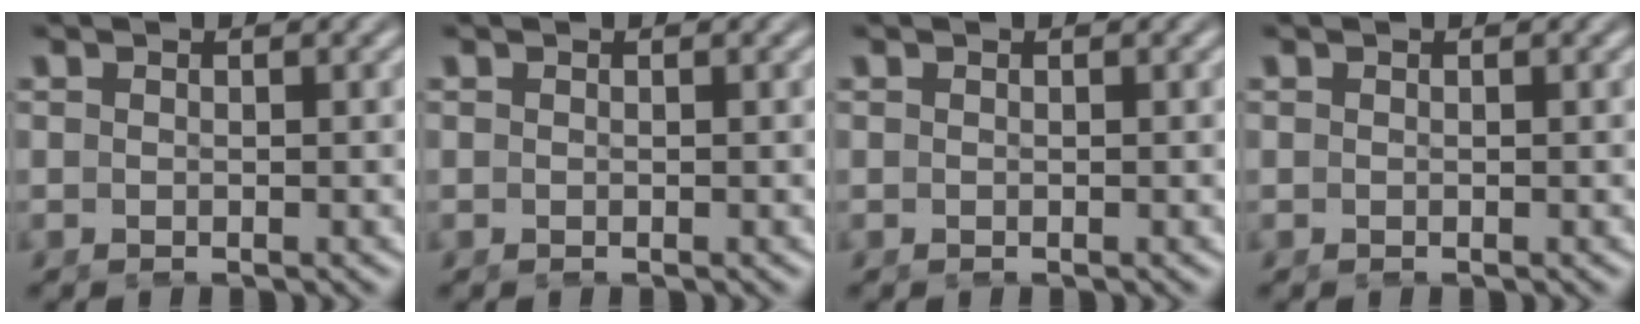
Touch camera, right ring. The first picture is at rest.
{"total": 0.0}
{"total": 0.0}
{"total": 0.0}